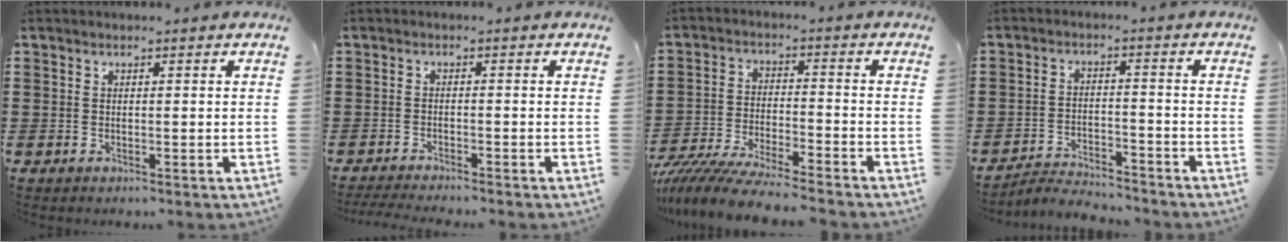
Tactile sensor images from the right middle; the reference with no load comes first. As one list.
[{"total": 2.2, "force": [-2.1, -0.2, 0.6], "torque": [-0.018, -0.006, -0.042]}, {"total": 7.7, "force": [-7.4, 0.0, 2.4], "torque": [-0.054, -0.004, -0.144]}, {"total": 3.8, "force": [-3.7, 0.3, 0.4], "torque": [-0.013, 0.006, -0.079]}]